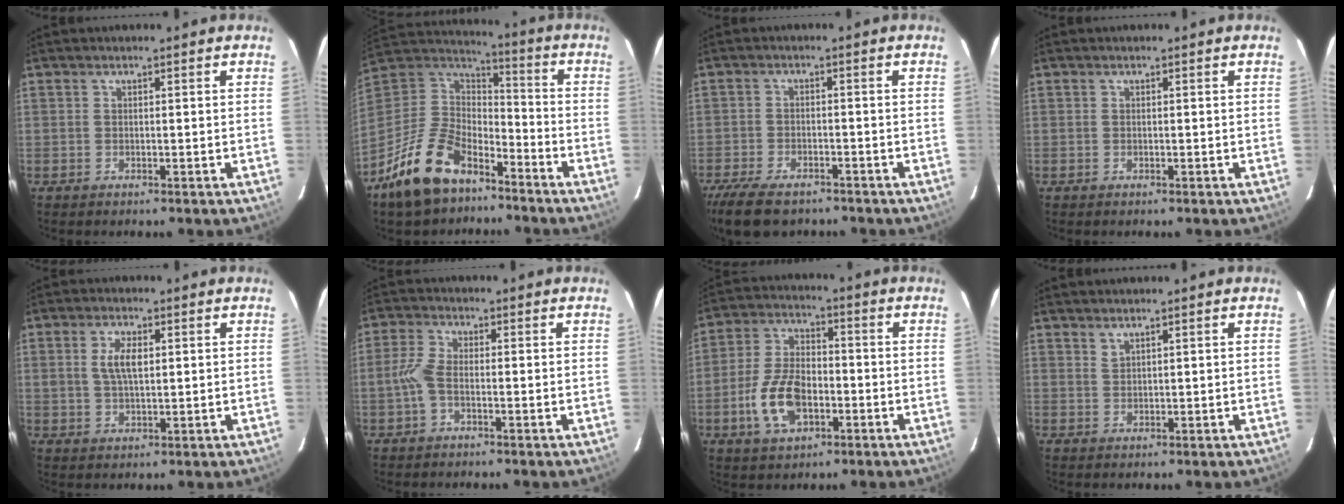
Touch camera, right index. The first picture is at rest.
{"total": 19.1, "force": [-12.1, 10.2, 10.6], "torque": [-0.237, 0.004, -0.208]}
{"total": 10.9, "force": [-8.4, 4.3, 5.4], "torque": [-0.140, -0.027, -0.148]}
{"total": 0.0}
{"total": 4.9, "force": [1.1, 2.2, 4.2], "torque": [-0.079, 0.005, 0.022]}
{"total": 3.9, "force": [-1.3, 1.5, 3.4], "torque": [-0.084, 0.007, -0.027]}
{"total": 11.6, "force": [-3.9, 6.6, 8.7], "torque": [-0.184, 0.009, -0.067]}
{"total": 1.1, "force": [1.1, 0.1, 0.3], "torque": [-0.005, 0.000, 0.022]}